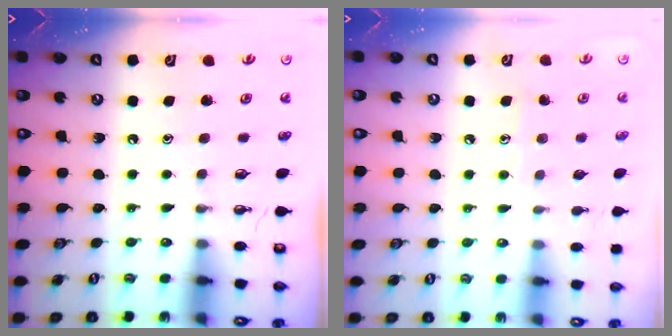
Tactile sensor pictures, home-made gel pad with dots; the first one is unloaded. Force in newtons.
{"total": 5.6, "press": 5.6, "slide": 0.0}